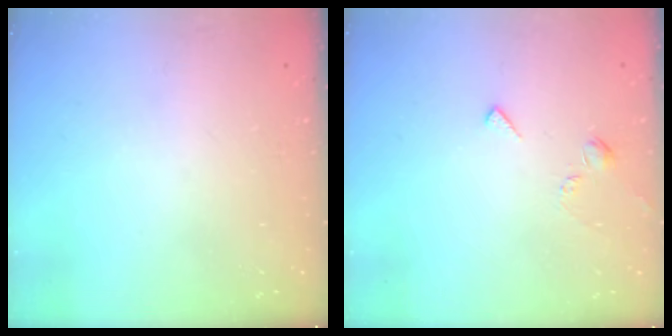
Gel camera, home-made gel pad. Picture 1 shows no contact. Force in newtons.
{"total": 4.9, "press": 4.8, "slide": 0.6}